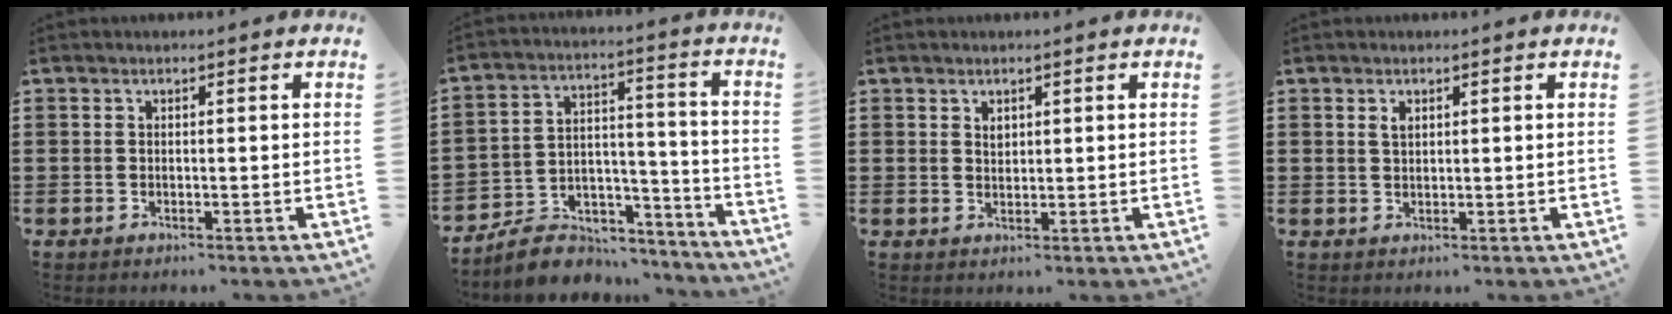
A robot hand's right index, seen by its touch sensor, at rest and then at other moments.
{"total": 7.3, "force": [-6.3, 3.4, 1.5], "torque": [-0.029, 0.026, -0.118]}
{"total": 1.2, "force": [0.7, 0.8, 0.5], "torque": [-0.011, 0.002, 0.014]}
{"total": 1.3, "force": [0.6, 0.7, 0.8], "torque": [-0.018, 0.005, 0.011]}